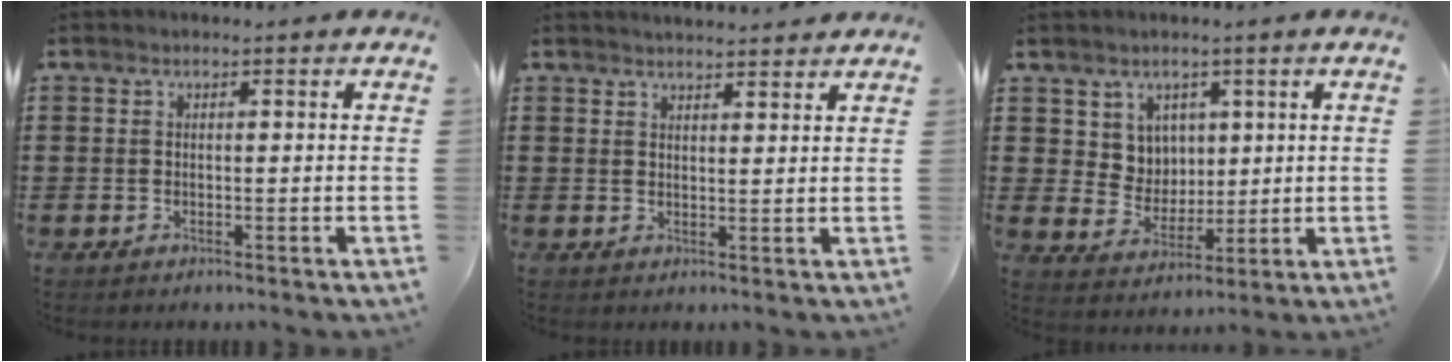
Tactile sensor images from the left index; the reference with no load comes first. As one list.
[{"total": 2.0, "force": [2.0, -0.1, 0.0], "torque": [-0.004, -0.001, 0.039]}, {"total": 5.4, "force": [2.7, 4.6, 0.8], "torque": [-0.034, 0.000, 0.049]}]